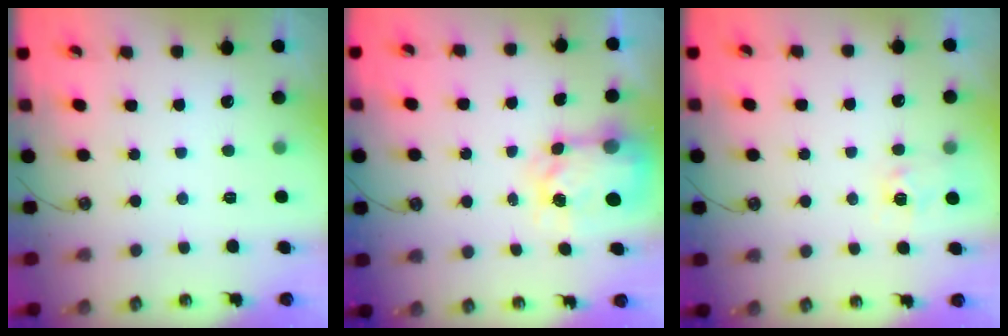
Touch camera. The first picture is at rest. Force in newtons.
{"total": 5.5, "press": 5.5, "slide": 0.7}
{"total": 4.8, "press": 4.8, "slide": 0.6}